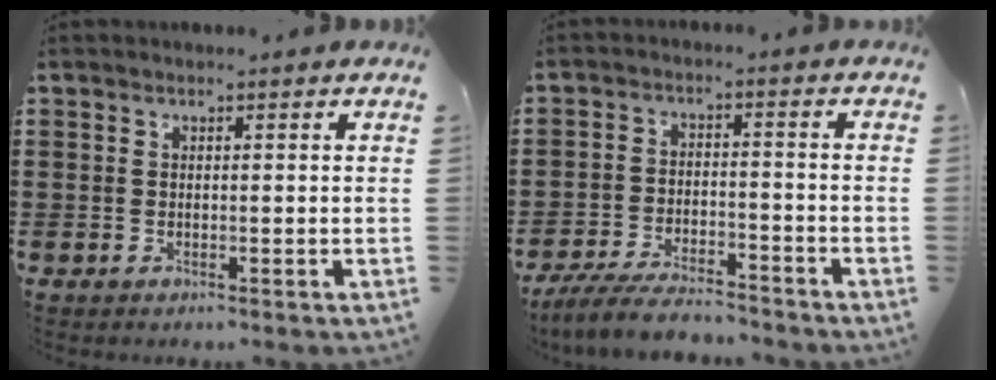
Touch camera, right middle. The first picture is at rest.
{"total": 6.3, "force": [-5.9, 0.9, 2.1], "torque": [-0.050, 0.001, -0.115]}